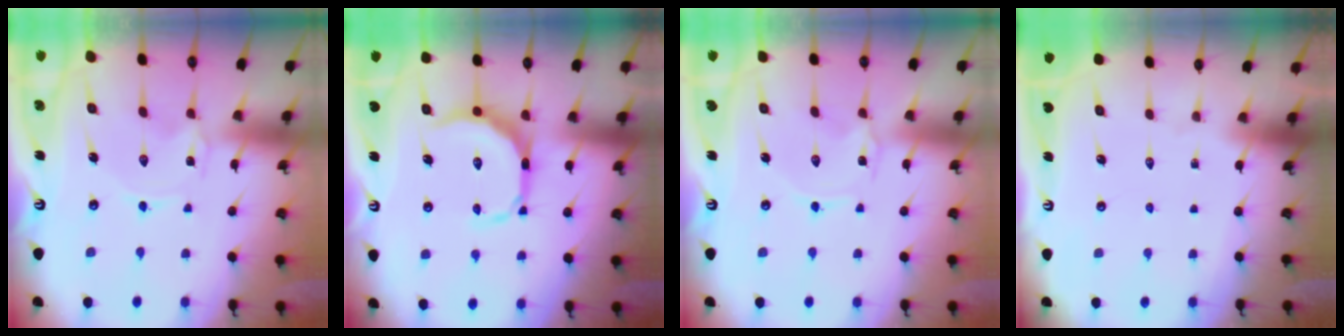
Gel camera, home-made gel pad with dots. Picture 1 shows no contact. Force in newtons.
{"total": 11.0, "press": 11.0, "slide": 0.4}
{"total": 1.3, "press": 1.2, "slide": 0.2}
{"total": 0.0}